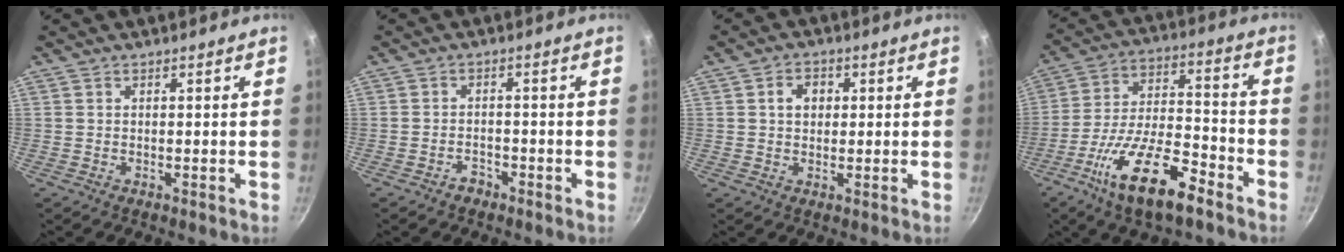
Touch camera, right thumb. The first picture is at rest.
{"total": 2.2, "force": [-1.8, 1.2, 0.6], "torque": [-0.002, 0.025, -0.024]}
{"total": 3.8, "force": [0.8, 3.0, 2.2], "torque": [-0.017, 0.006, 0.010]}
{"total": 17.2, "force": [-9.8, 6.0, 12.8], "torque": [-0.230, 0.047, -0.183]}